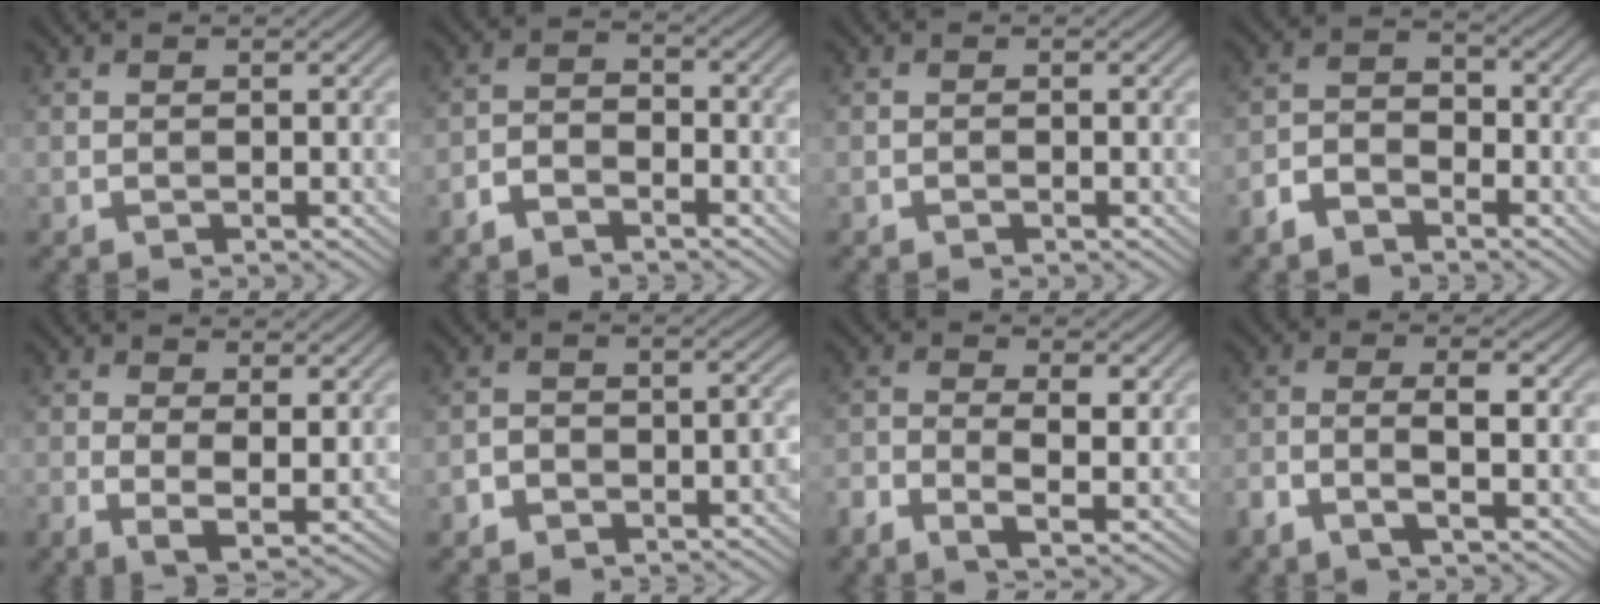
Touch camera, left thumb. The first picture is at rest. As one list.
[{"total": 3.4, "force": [-2.8, 1.2, 1.6], "torque": [-0.032, 0.003, -0.063]}, {"total": 0.0}, {"total": 4.4, "force": [-3.4, 2.1, 1.8], "torque": [-0.034, 0.003, -0.079]}, {"total": 4.2, "force": [0.0, 1.8, 3.8], "torque": [-0.081, -0.012, 0.003]}, {"total": 4.9, "force": [-3.5, 2.6, 2.1], "torque": [-0.028, 0.002, -0.067]}, {"total": 5.1, "force": [-1.8, 2.4, 4.1], "torque": [-0.087, -0.008, -0.034]}, {"total": 4.1, "force": [-2.1, 1.0, 3.4], "torque": [-0.072, 0.004, -0.050]}]